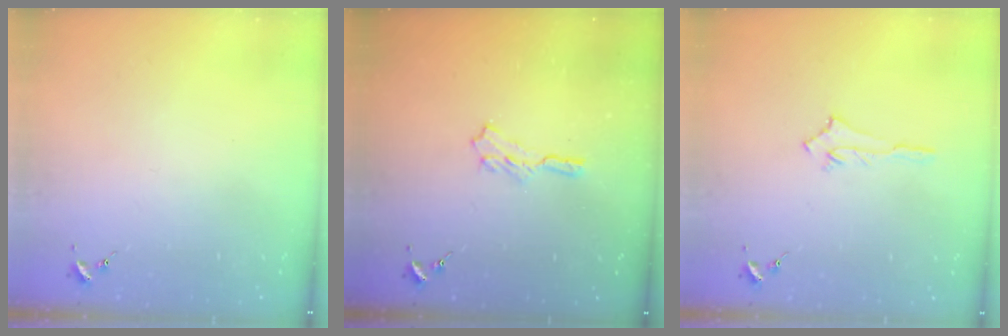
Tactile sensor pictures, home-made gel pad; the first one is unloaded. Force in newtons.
{"total": 5.5, "press": 5.5, "slide": 0.6}
{"total": 4.3, "press": 4.2, "slide": 0.5}